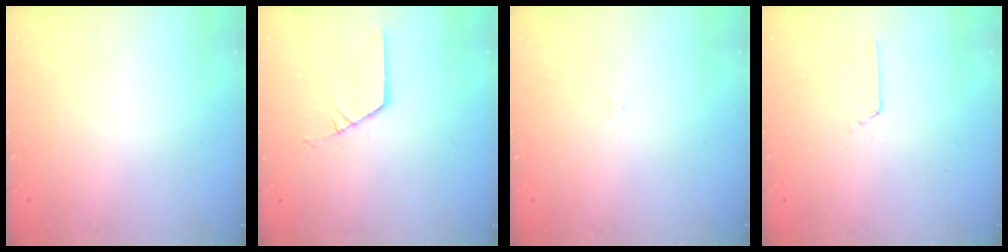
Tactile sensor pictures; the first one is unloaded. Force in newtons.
{"total": 2.9, "press": 2.9, "slide": 0.2}
{"total": 2.8, "press": 2.8, "slide": 0.4}
{"total": 2.0, "press": 2.0, "slide": 0.2}